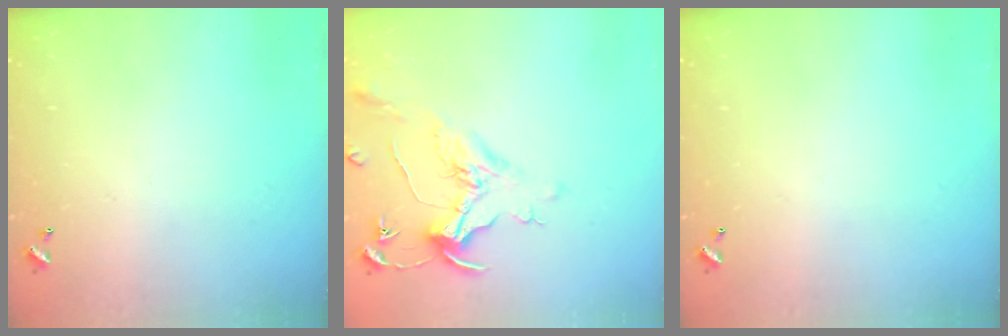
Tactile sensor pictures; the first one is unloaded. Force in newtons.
{"total": 1.6, "press": 1.4, "slide": 0.7}
{"total": 0.0}